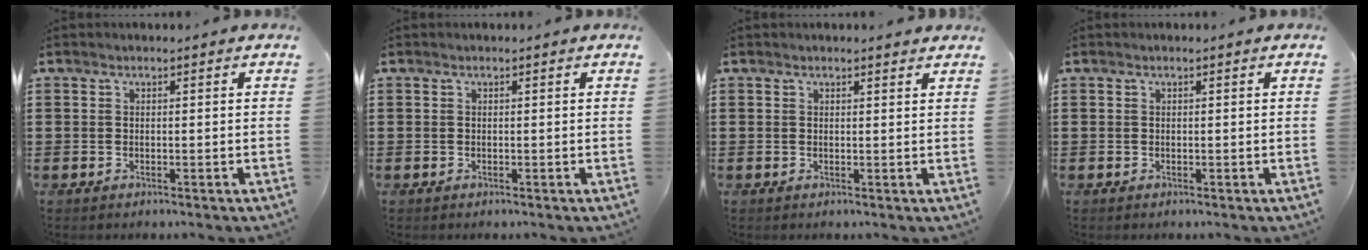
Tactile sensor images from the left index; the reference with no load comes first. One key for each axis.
{"total": 0.0}
{"total": 1.0, "fx": 0.9, "fy": 0.1, "fz": 0.3, "tx": -0.009, "ty": 0.000, "tz": 0.017}
{"total": 0.0}